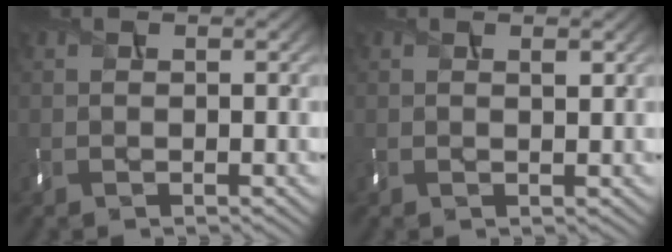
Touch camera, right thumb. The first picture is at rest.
{"total": 0.8, "force": [0.5, 0.1, 0.6], "torque": [-0.011, -0.002, 0.009]}